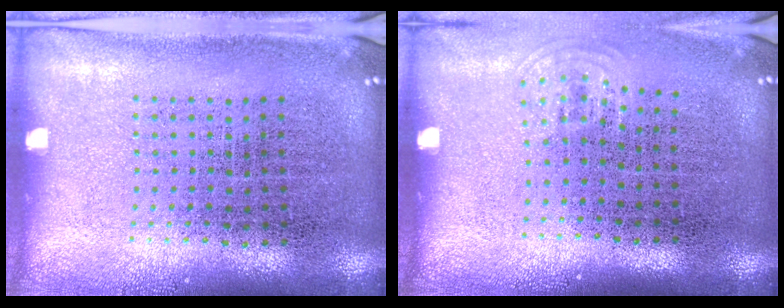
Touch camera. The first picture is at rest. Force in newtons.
{"total": 0.8, "press": 0.5, "slide": 0.6}